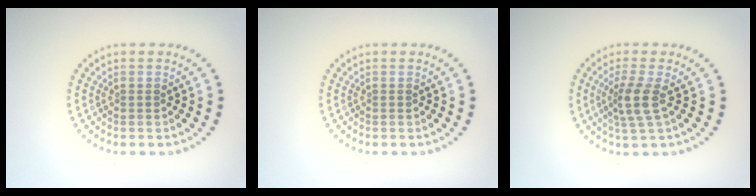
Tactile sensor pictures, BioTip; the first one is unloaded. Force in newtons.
{"total": 0.0}
{"total": 2.7, "press": 2.1, "slide": 1.7}